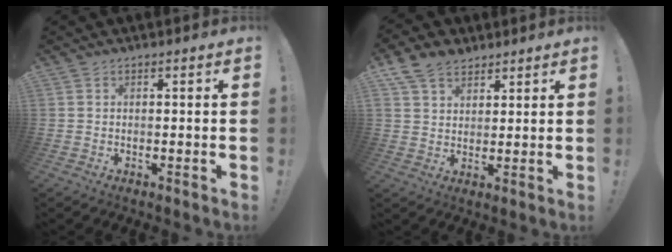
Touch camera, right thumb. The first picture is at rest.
{"total": 8.5, "force": [5.8, 5.3, 3.3], "torque": [-0.066, -0.022, 0.115]}